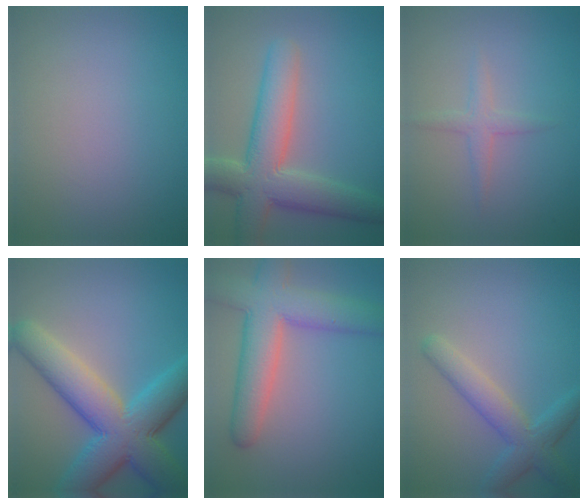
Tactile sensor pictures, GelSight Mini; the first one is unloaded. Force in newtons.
{"total": 7.6, "press": 7.6, "slide": 0.6}
{"total": 1.6, "press": 1.6, "slide": 0.0}
{"total": 10.4, "press": 10.4, "slide": 0.1}
{"total": 7.7, "press": 7.7, "slide": 0.3}
{"total": 4.0, "press": 4.0, "slide": 0.2}